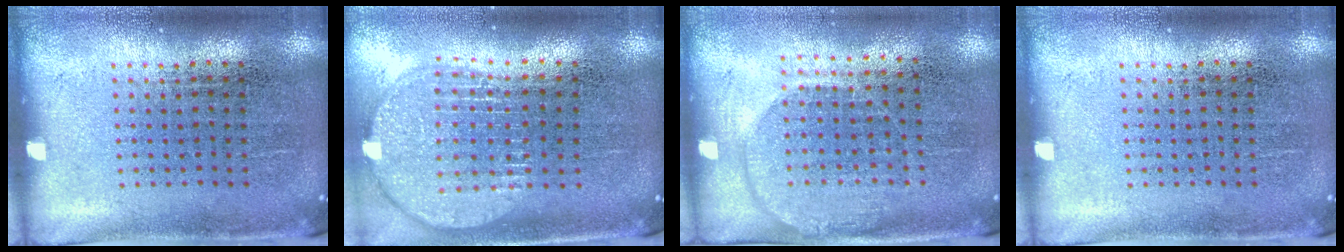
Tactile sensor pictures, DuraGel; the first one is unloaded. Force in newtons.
{"total": 2.0, "press": 1.7, "slide": 1.1}
{"total": 1.4, "press": 1.3, "slide": 0.7}
{"total": 0.0}